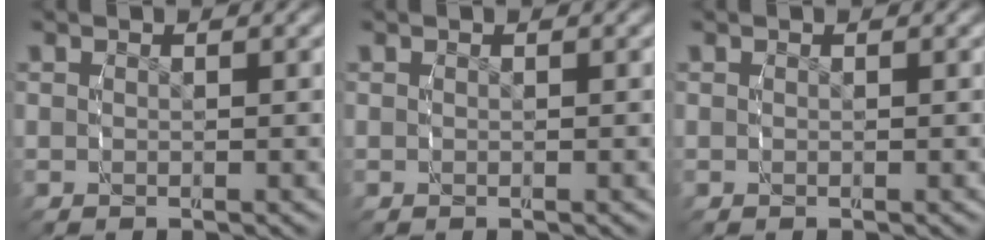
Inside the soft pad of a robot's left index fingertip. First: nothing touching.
{"total": 0.0}
{"total": 0.0}